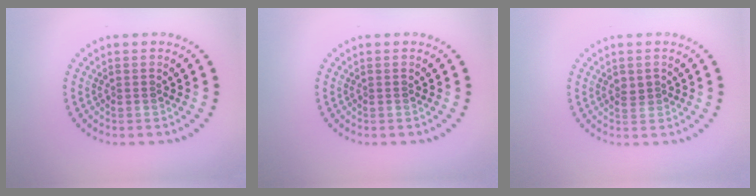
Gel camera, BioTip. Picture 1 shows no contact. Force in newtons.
{"total": 0.0}
{"total": 1.1, "press": 1.0, "slide": 0.3}